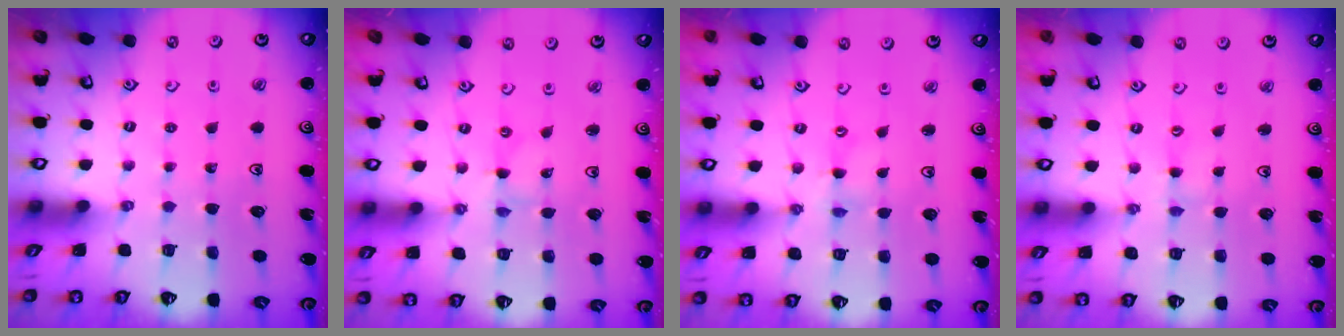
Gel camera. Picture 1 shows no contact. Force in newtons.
{"total": 0.0}
{"total": 0.0}
{"total": 1.5, "press": 1.5, "slide": 0.3}